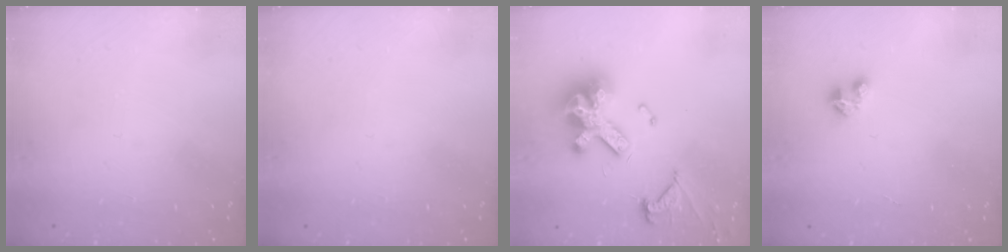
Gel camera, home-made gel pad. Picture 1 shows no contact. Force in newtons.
{"total": 0.0}
{"total": 15.0, "press": 14.9, "slide": 1.6}
{"total": 2.1, "press": 2.1, "slide": 0.2}